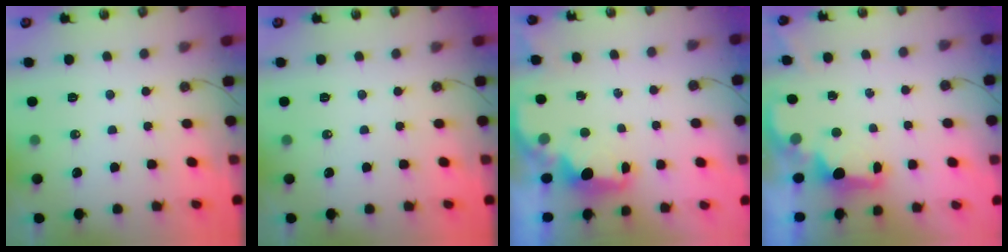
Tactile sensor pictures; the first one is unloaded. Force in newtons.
{"total": 0.0}
{"total": 2.3, "press": 2.2, "slide": 0.8}
{"total": 1.8, "press": 1.7, "slide": 0.6}